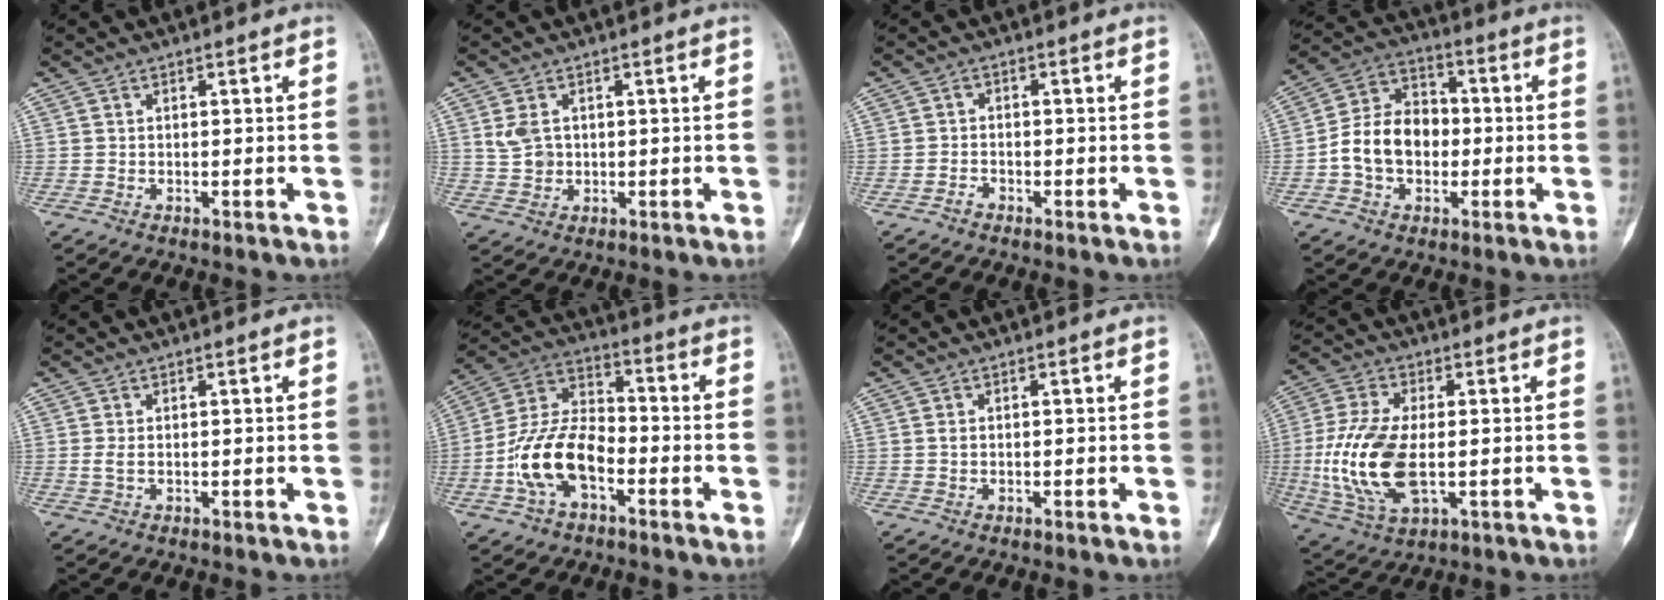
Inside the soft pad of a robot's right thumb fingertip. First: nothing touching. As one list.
[{"total": 4.0, "force": [0.8, 3.1, 2.4], "torque": [-0.040, 0.001, 0.021]}, {"total": 1.7, "force": [-1.2, 1.1, 0.3], "torque": [0.002, 0.009, -0.027]}, {"total": 13.3, "force": [-1.5, 10.0, 8.6], "torque": [-0.123, 0.039, -0.033]}, {"total": 1.1, "force": [0.0, 0.5, 1.0], "torque": [-0.029, 0.000, 0.006]}, {"total": 14.2, "force": [-4.7, 8.1, 10.7], "torque": [-0.198, 0.041, -0.092]}, {"total": 0.7, "force": [-0.1, 0.4, 0.6], "torque": [-0.006, 0.000, -0.001]}, {"total": 16.4, "force": [-1.7, 8.3, 14.1], "torque": [-0.308, -0.006, -0.024]}]